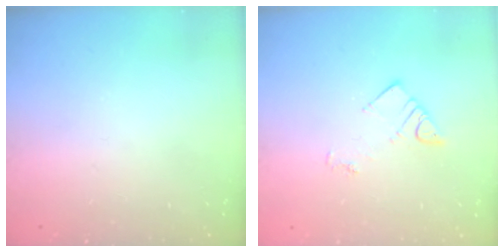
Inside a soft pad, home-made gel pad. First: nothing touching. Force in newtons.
{"total": 3.8, "press": 3.8, "slide": 0.4}